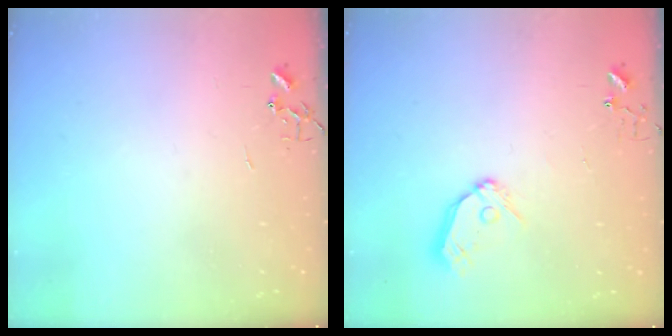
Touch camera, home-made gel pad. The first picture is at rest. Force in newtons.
{"total": 9.4, "press": 9.3, "slide": 1.1}